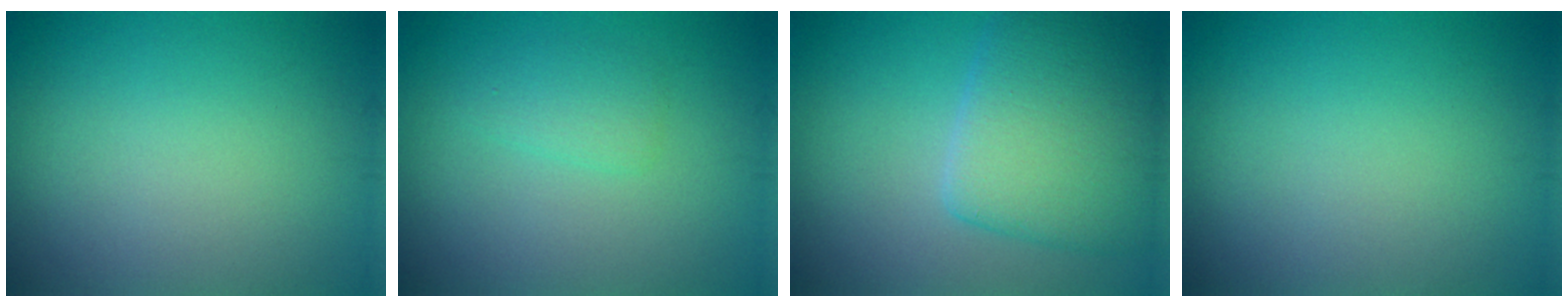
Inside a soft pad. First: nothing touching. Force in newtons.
{"total": 1.6, "press": 1.6, "slide": 0.1}
{"total": 7.2, "press": 7.2, "slide": 0.4}
{"total": 0.0}